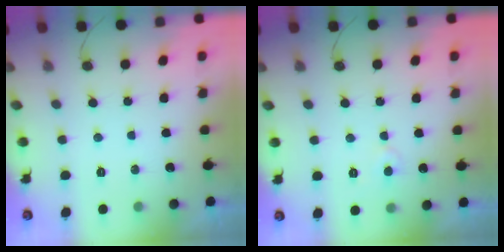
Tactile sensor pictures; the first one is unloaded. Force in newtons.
{"total": 3.8, "press": 3.7, "slide": 0.5}